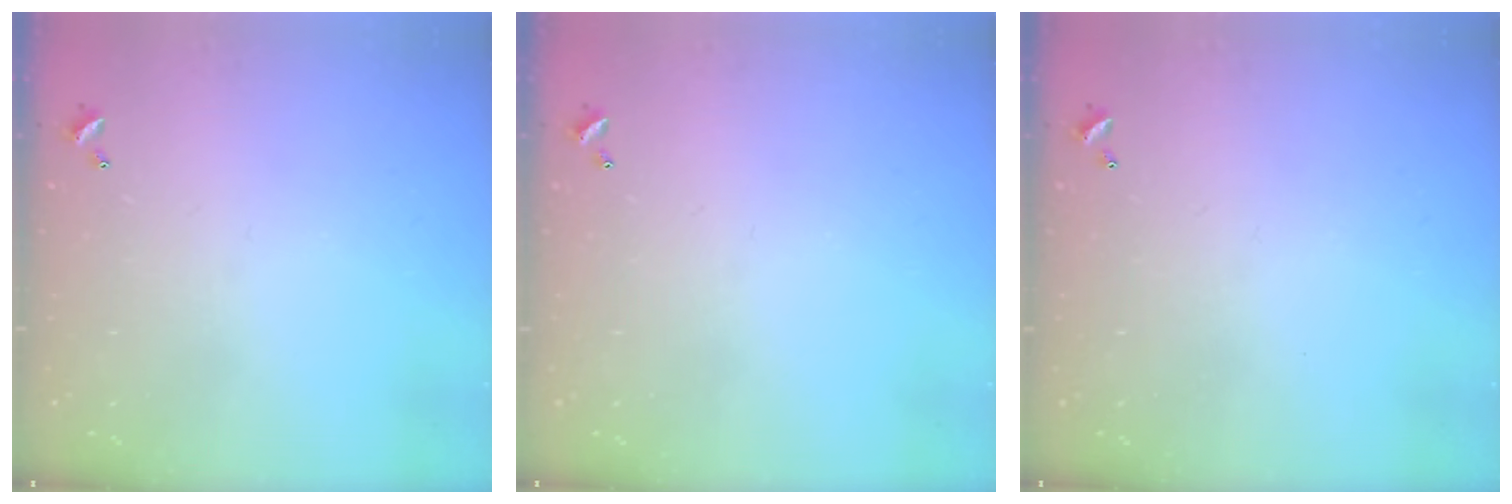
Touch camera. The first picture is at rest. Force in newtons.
{"total": 0.0}
{"total": 0.0}